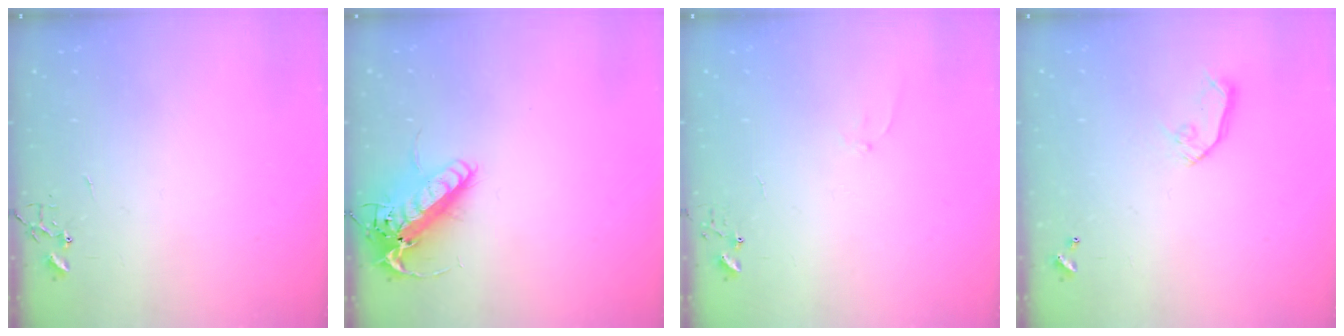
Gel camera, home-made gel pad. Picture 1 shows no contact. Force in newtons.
{"total": 16.2, "press": 15.9, "slide": 3.2}
{"total": 5.5, "press": 5.5, "slide": 0.6}
{"total": 8.0, "press": 8.0, "slide": 0.4}